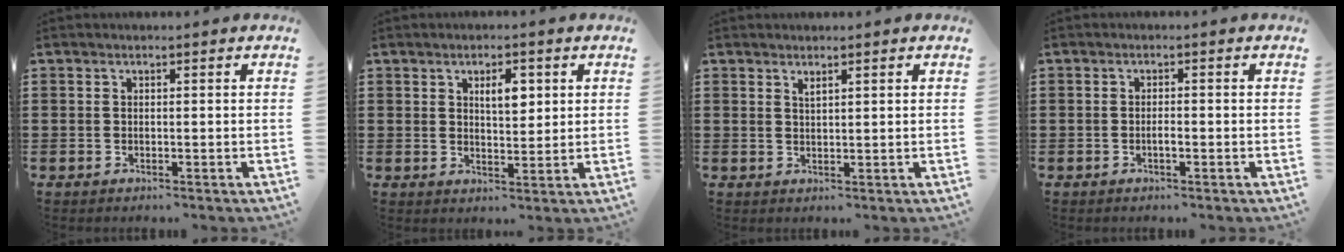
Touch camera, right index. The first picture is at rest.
{"total": 4.0, "force": [1.5, 1.8, 3.2], "torque": [-0.046, -0.001, 0.020]}
{"total": 1.3, "force": [1.1, 0.1, 0.7], "torque": [-0.014, 0.001, 0.020]}
{"total": 1.2, "force": [-0.5, 0.2, 1.1], "torque": [-0.021, -0.002, -0.008]}